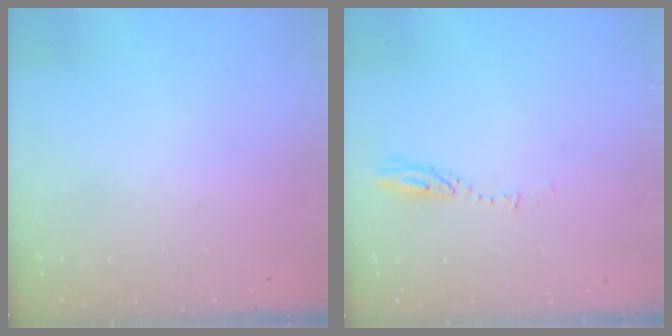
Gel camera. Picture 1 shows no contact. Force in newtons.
{"total": 2.9, "press": 2.9, "slide": 0.3}